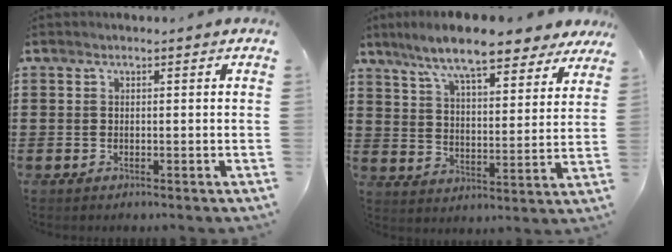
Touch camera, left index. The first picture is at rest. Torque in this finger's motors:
{"motor_torque": [2.14, 0.00, 1.05, 0.21]}